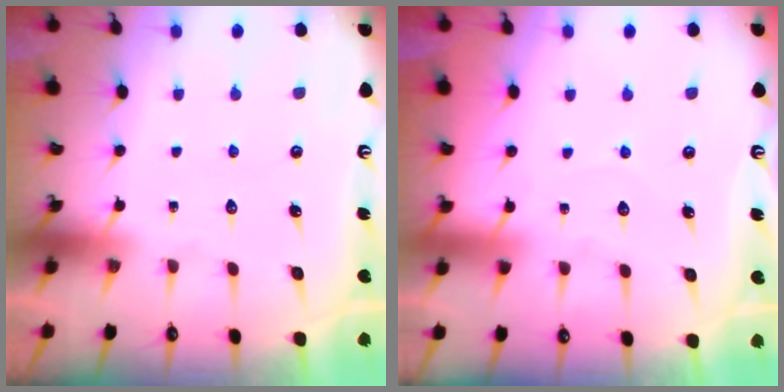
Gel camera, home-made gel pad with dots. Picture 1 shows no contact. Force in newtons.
{"total": 2.6, "press": 2.6, "slide": 0.2}